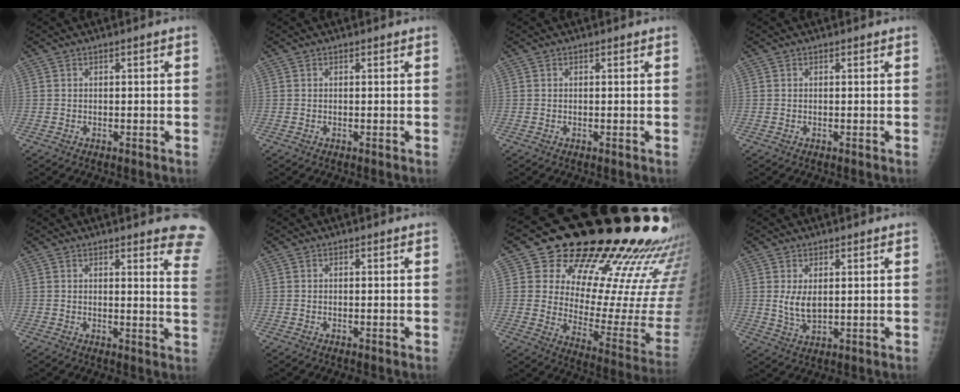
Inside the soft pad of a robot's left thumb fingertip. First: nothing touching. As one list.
[{"total": 0.0}, {"total": 0.0}, {"total": 0.0}, {"total": 10.5, "force": [9.8, 1.4, 3.6], "torque": [-0.006, -0.084, 0.077]}, {"total": 0.0}, {"total": 28.3, "force": [22.5, 8.9, 14.6], "torque": [-0.168, -0.159, 0.301]}, {"total": 4.7, "force": [1.4, 2.8, 3.5], "torque": [-0.057, -0.016, 0.033]}]